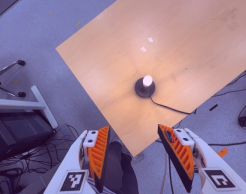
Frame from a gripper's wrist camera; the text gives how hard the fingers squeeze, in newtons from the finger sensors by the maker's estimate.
{"total": 0.0}